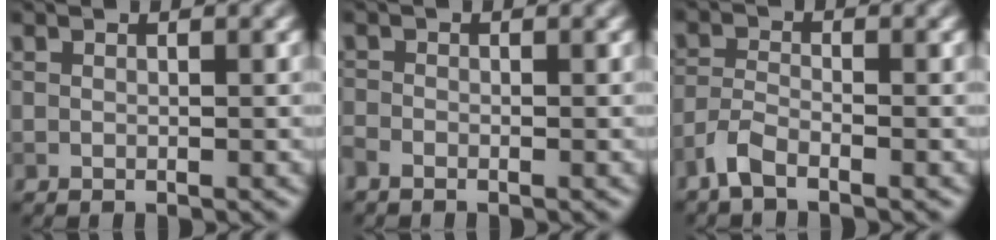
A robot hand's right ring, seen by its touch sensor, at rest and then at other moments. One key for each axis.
{"total": 1.2, "fx": -1.0, "fy": 0.5, "fz": 0.5, "tx": -0.012, "ty": -0.003, "tz": -0.026}
{"total": 2.4, "fx": -1.8, "fy": 0.6, "fz": 1.5, "tx": -0.033, "ty": 0.000, "tz": -0.047}